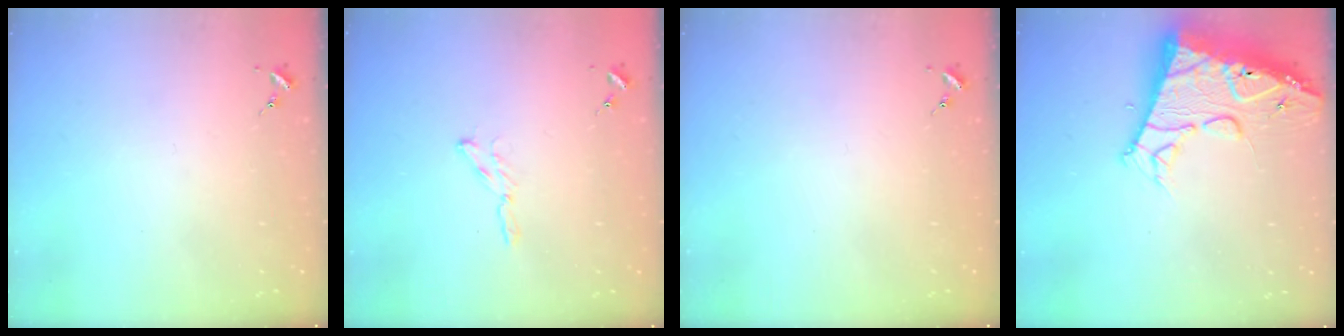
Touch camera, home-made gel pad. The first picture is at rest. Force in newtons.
{"total": 2.9, "press": 2.9, "slide": 0.3}
{"total": 0.0}
{"total": 18.2, "press": 18.1, "slide": 1.8}